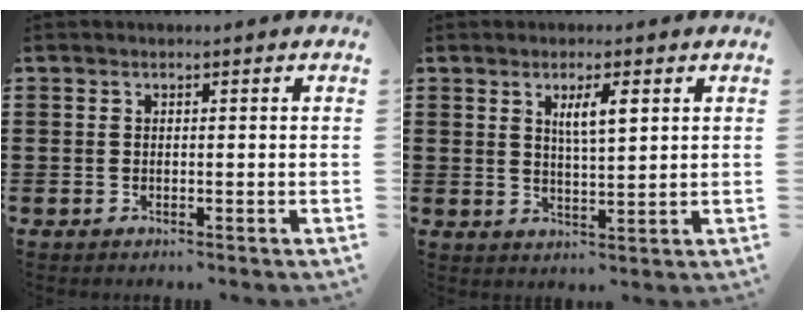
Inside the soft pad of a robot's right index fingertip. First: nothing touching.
{"total": 4.0, "force": [1.6, 0.8, 3.5], "torque": [-0.065, 0.003, 0.023]}